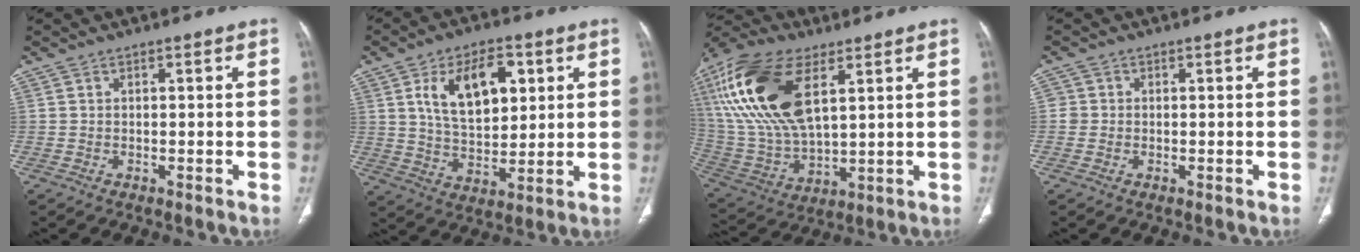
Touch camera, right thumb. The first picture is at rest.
{"total": 14.2, "force": [4.8, 7.9, 10.8], "torque": [-0.152, -0.013, 0.091]}
{"total": 24.0, "force": [8.9, 11.8, 18.9], "torque": [-0.394, -0.015, 0.170]}
{"total": 1.6, "force": [0.0, 1.6, 0.1], "torque": [0.007, 0.005, -0.002]}